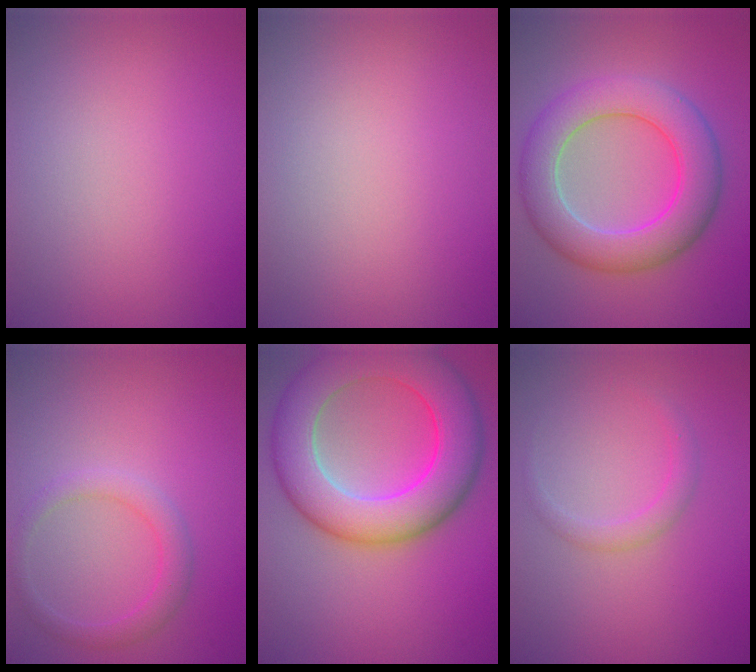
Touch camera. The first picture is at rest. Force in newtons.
{"total": 0.0}
{"total": 7.4, "press": 7.4, "slide": 0.5}
{"total": 2.2, "press": 2.2, "slide": 0.1}
{"total": 10.3, "press": 10.3, "slide": 0.4}
{"total": 1.5, "press": 1.5, "slide": 0.1}